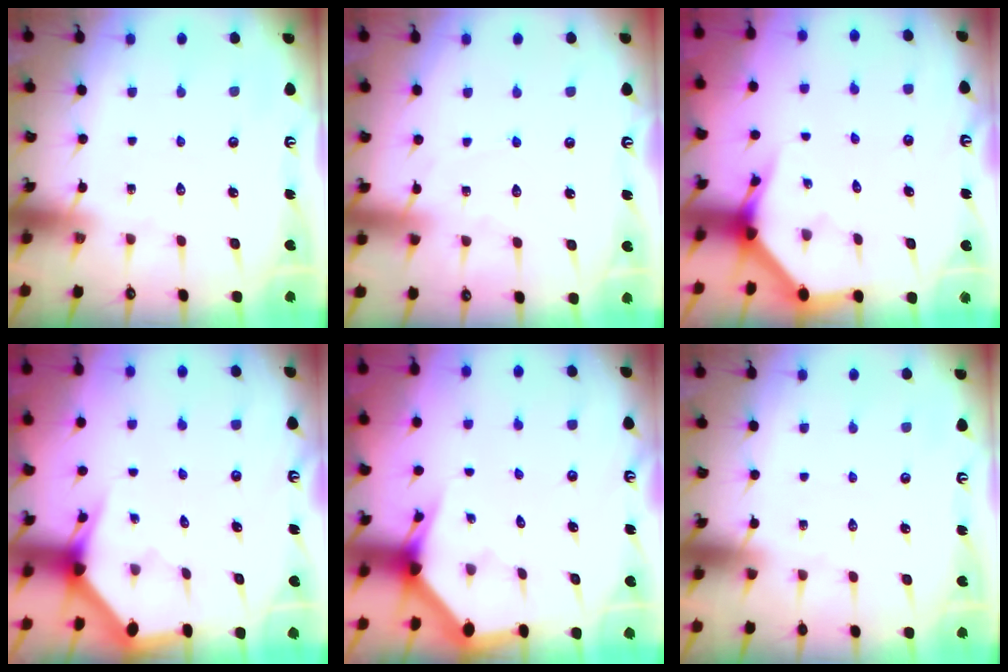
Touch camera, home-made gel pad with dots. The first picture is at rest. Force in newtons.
{"total": 3.4, "press": 3.4, "slide": 0.4}
{"total": 3.7, "press": 3.7, "slide": 0.4}
{"total": 2.9, "press": 2.9, "slide": 0.1}
{"total": 3.0, "press": 3.0, "slide": 0.0}
{"total": 0.0}